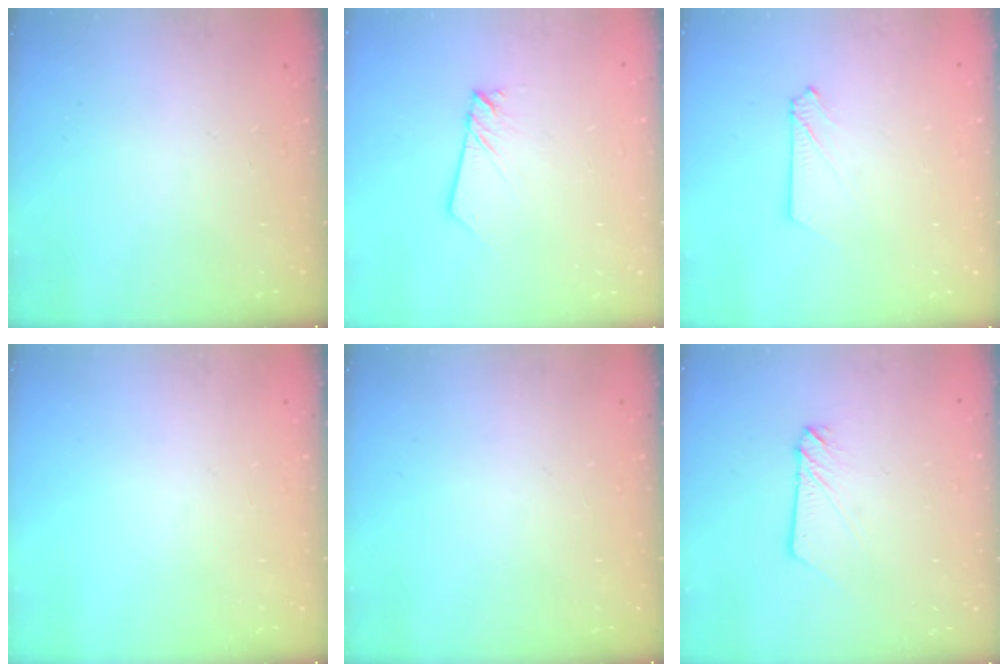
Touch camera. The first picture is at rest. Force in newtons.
{"total": 1.9, "press": 1.9, "slide": 0.2}
{"total": 2.6, "press": 2.6, "slide": 0.3}
{"total": 0.0}
{"total": 0.0}
{"total": 3.0, "press": 3.0, "slide": 0.2}